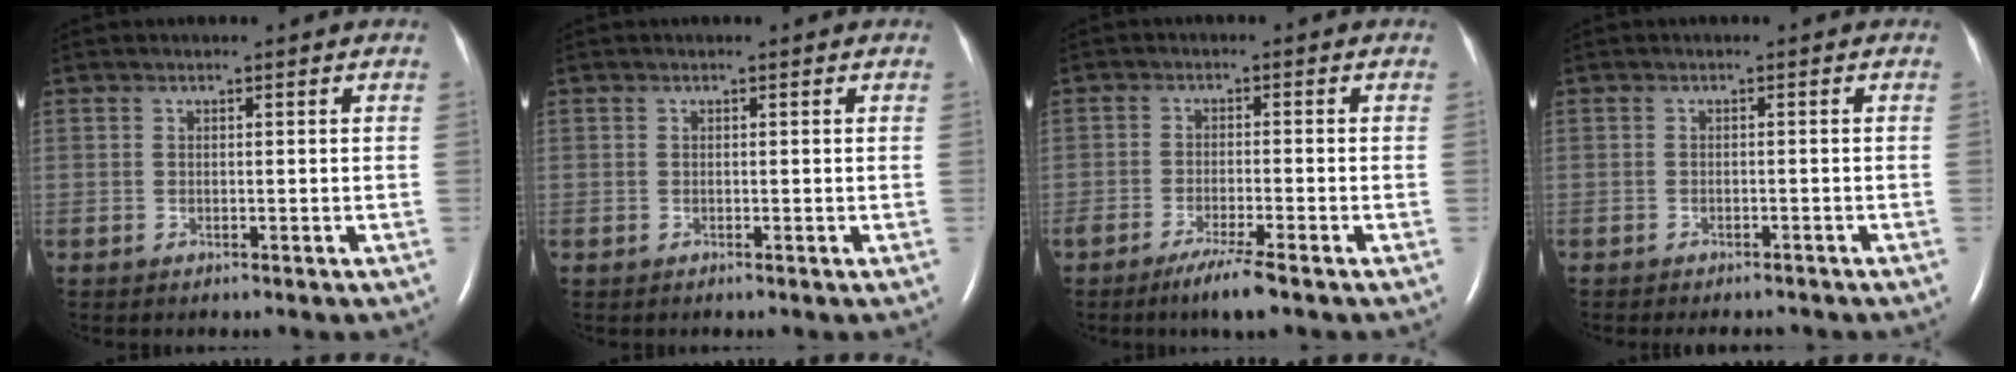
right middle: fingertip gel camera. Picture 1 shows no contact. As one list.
[{"total": 0.0}, {"total": 5.1, "force": [-3.6, 0.0, 3.7], "torque": [-0.071, -0.013, -0.064]}, {"total": 6.1, "force": [-5.4, 2.0, 2.2], "torque": [-0.026, -0.003, -0.062]}]